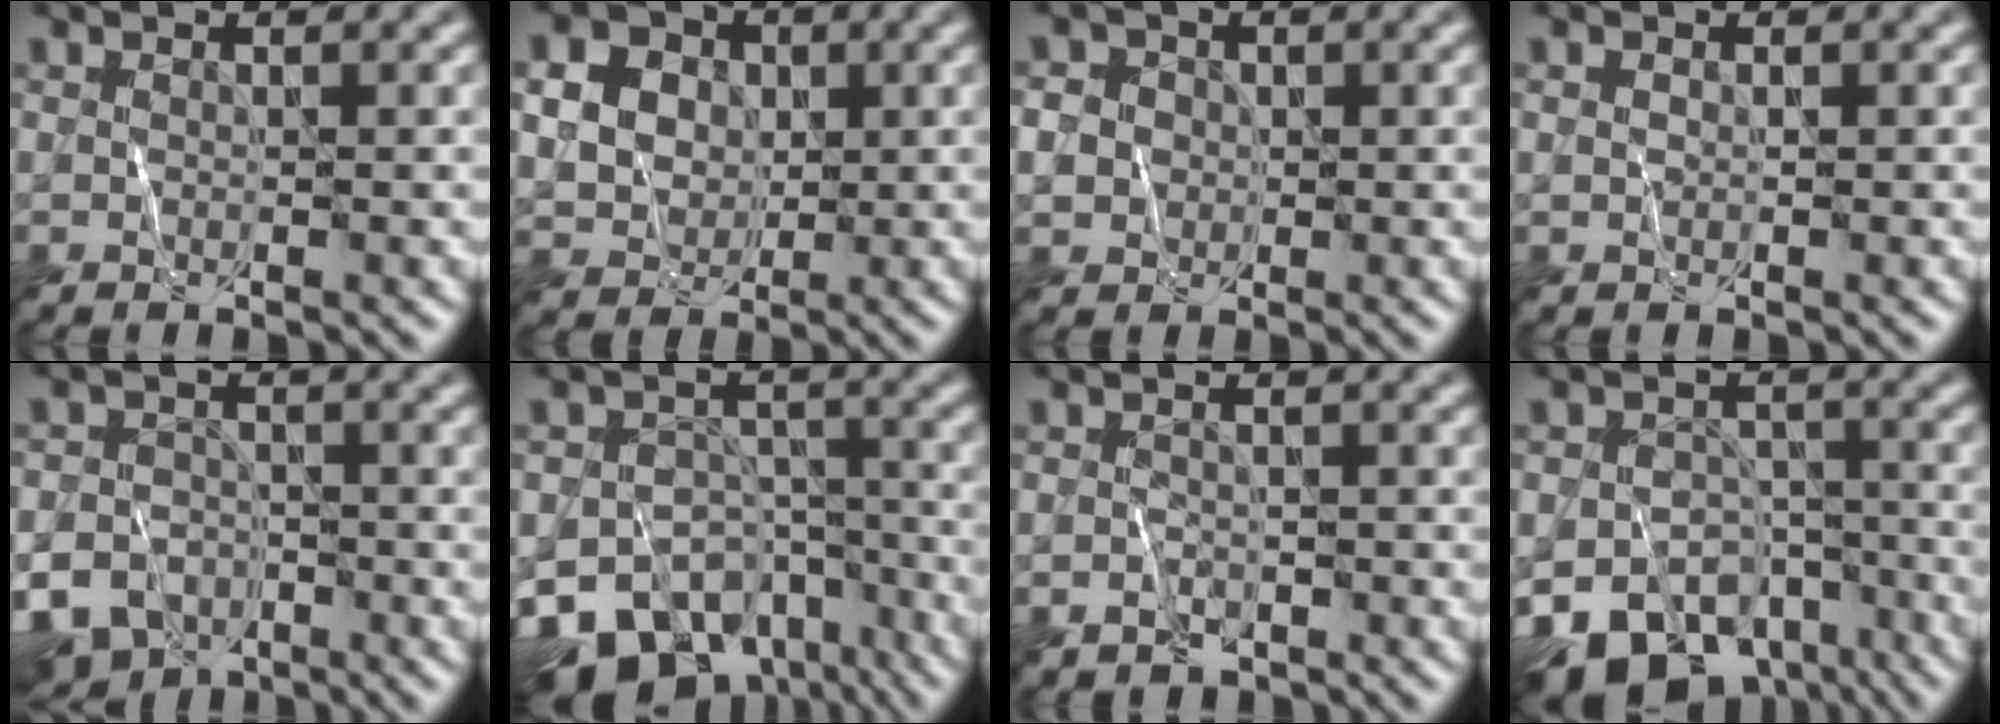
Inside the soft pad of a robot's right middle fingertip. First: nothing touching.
{"total": 8.2, "force": [2.5, 6.9, 3.7], "torque": [-0.085, 0.030, 0.041]}
{"total": 4.9, "force": [0.6, 4.5, 1.8], "torque": [-0.036, 0.030, -0.006]}
{"total": 0.5, "force": [0.2, 0.4, 0.3], "torque": [-0.005, 0.001, 0.003]}
{"total": 9.1, "force": [-5.5, 6.5, 3.2], "torque": [-0.044, -0.035, -0.106]}
{"total": 13.6, "force": [-8.2, 8.9, 6.3], "torque": [-0.106, -0.026, -0.115]}
{"total": 1.4, "force": [-0.8, 1.1, 0.5], "torque": [-0.005, -0.004, -0.016]}
{"total": 12.5, "force": [-7.7, 7.9, 6.0], "torque": [-0.092, -0.022, -0.114]}